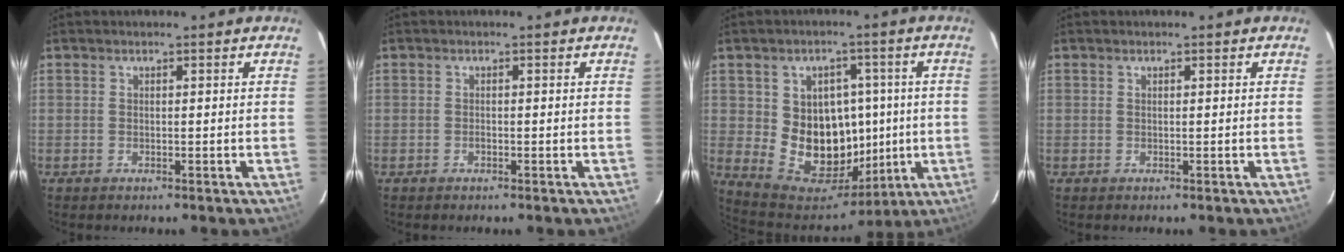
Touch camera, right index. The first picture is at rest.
{"total": 0.5, "force": [-0.3, 0.4, 0.2], "torque": [-0.003, 0.001, -0.006]}
{"total": 14.9, "force": [0.0, 12.9, 7.3], "torque": [-0.148, 0.010, 0.024]}
{"total": 0.0}